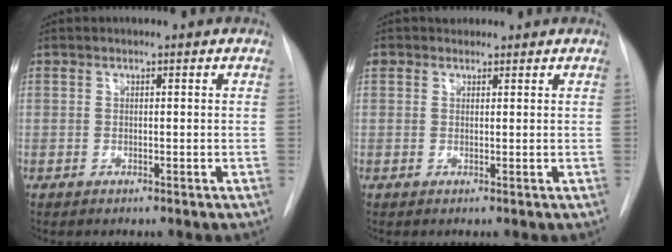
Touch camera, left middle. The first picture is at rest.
{"total": 2.1, "force": [1.5, 1.4, 0.0], "torque": [-0.001, 0.019, 0.026]}